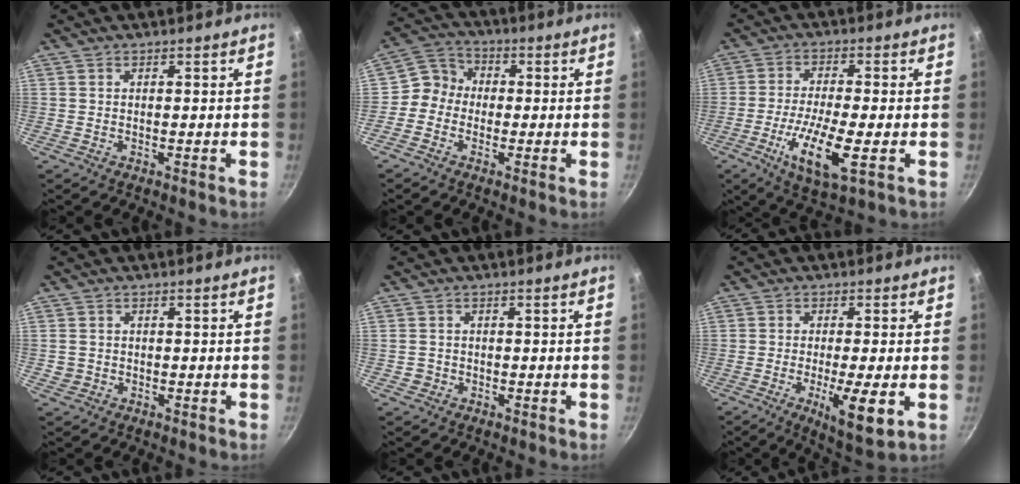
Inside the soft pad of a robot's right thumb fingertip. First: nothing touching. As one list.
[{"total": 5.8, "force": [-1.0, 5.3, 2.2], "torque": [-0.013, 0.021, -0.041]}, {"total": 11.4, "force": [-3.3, 3.1, 10.5], "torque": [-0.204, 0.000, -0.064]}, {"total": 2.0, "force": [-0.4, 1.8, 0.5], "torque": [-0.006, 0.005, -0.004]}, {"total": 1.9, "force": [-0.7, 1.7, 0.4], "torque": [-0.004, 0.007, -0.007]}, {"total": 9.4, "force": [-2.5, 2.0, 8.9], "torque": [-0.146, -0.006, -0.035]}]